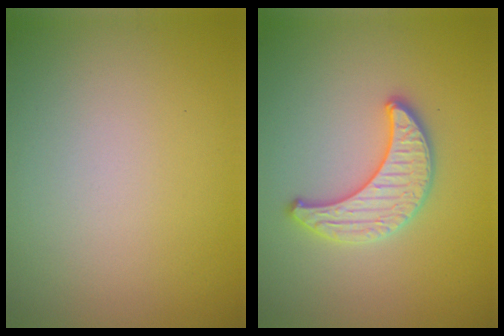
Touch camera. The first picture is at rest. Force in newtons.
{"total": 3.2, "press": 3.2, "slide": 0.4}